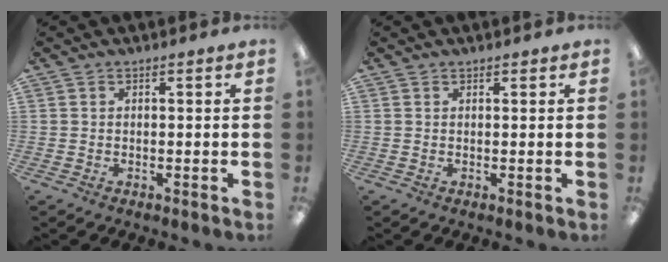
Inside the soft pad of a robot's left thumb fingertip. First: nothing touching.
{"total": 0.5, "force": [0.5, 0.2, 0.0], "torque": [0.007, -0.003, 0.007]}